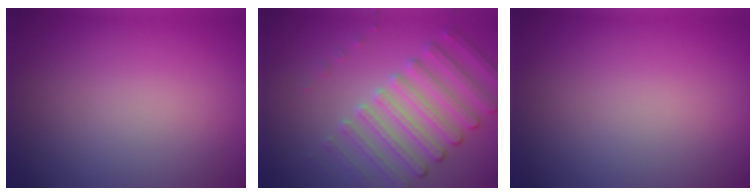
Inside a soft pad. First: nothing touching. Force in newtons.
{"total": 4.2, "press": 3.8, "slide": 1.8}
{"total": 0.0}